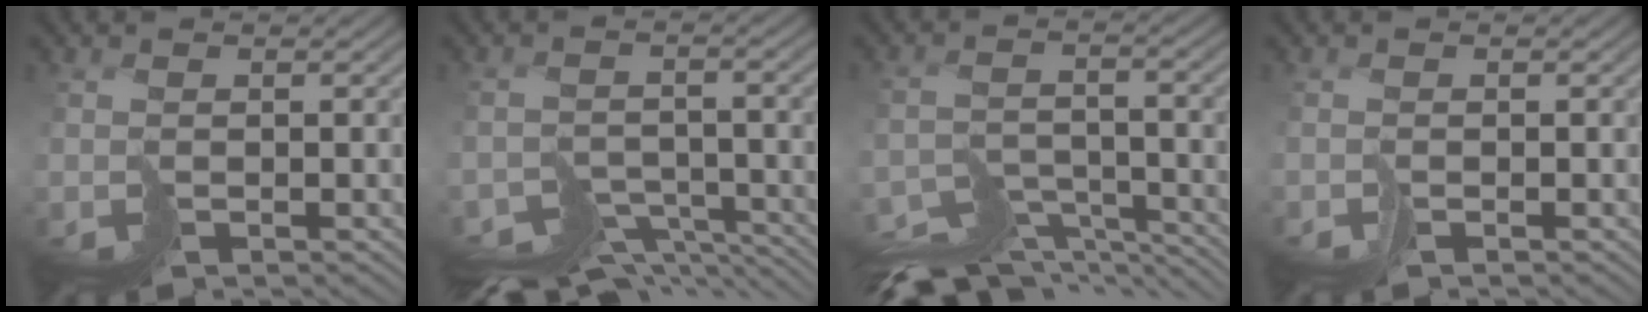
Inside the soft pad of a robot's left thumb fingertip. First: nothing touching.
{"total": 8.7, "force": [-8.0, 2.9, 2.2], "torque": [-0.022, -0.019, -0.109]}
{"total": 10.9, "force": [-10.2, 2.4, 2.8], "torque": [-0.039, -0.013, -0.151]}
{"total": 0.7, "force": [-0.7, -0.2, -0.2], "torque": [0.008, 0.003, -0.017]}